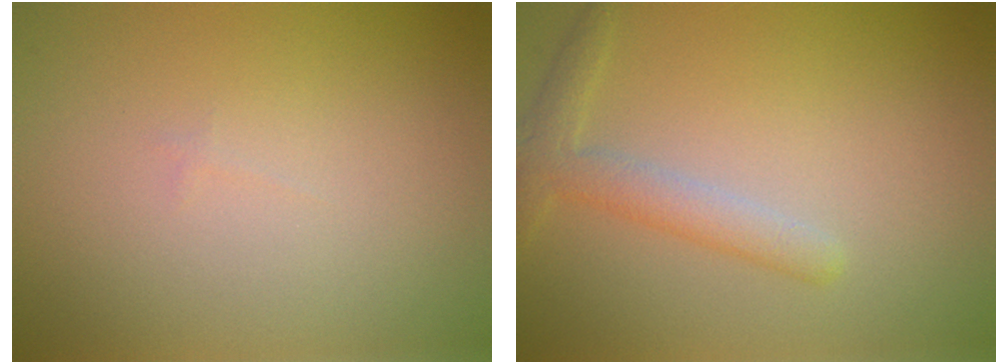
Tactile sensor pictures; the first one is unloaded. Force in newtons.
{"total": 2.6, "press": 2.6, "slide": 0.1}